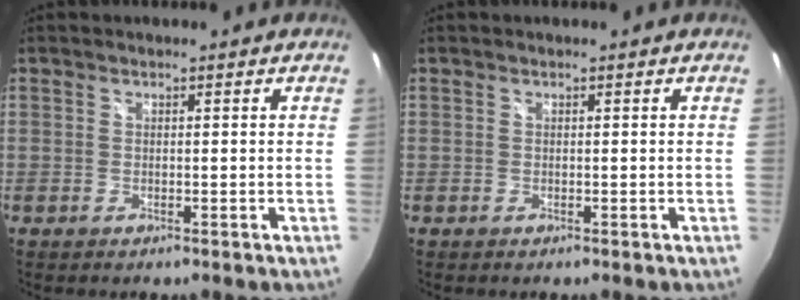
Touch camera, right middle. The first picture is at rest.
{"total": 0.0}